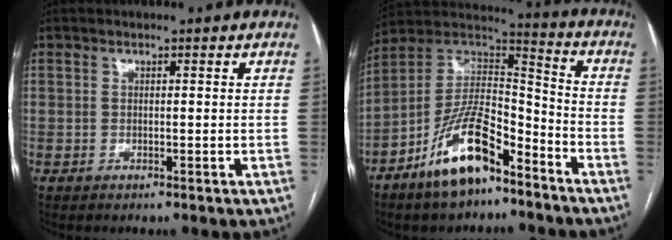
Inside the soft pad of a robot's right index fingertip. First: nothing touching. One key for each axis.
{"total": 15.0, "fx": -9.5, "fy": 5.2, "fz": 10.4, "tx": -0.196, "ty": 0.018, "tz": -0.169}